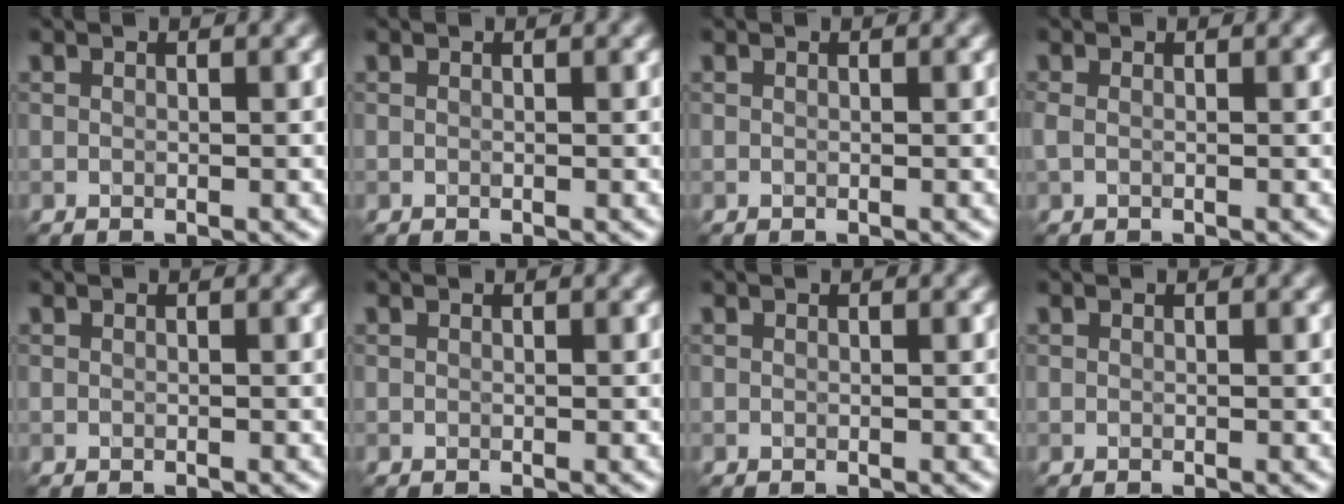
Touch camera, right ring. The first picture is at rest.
{"total": 0.0}
{"total": 0.0}
{"total": 0.7, "force": [0.0, 0.3, 0.6], "torque": [-0.015, -0.002, -0.002]}
{"total": 0.0}
{"total": 0.0}
{"total": 0.0}
{"total": 0.0}